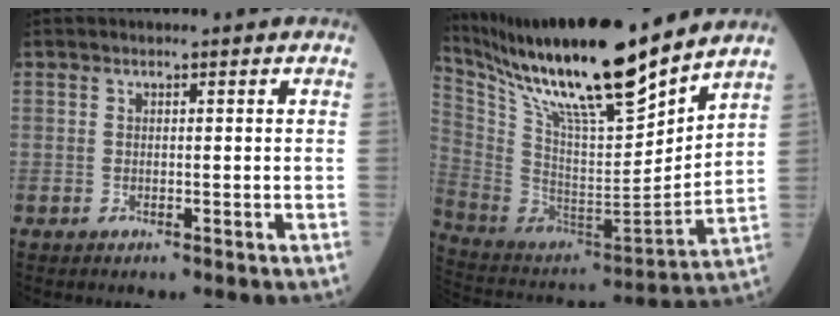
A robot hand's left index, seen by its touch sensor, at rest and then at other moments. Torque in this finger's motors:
{"motor_torque": [0.50, -0.46, 1.05, 0.21]}